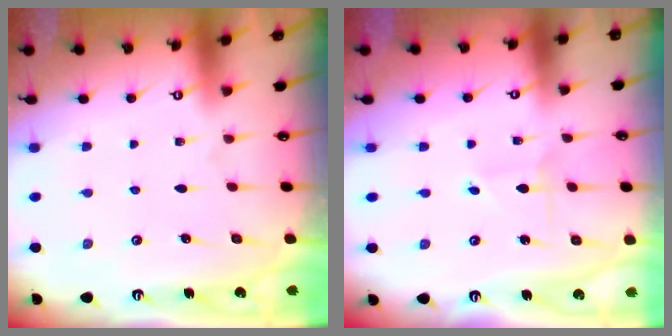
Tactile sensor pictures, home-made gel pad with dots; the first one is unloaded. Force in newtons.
{"total": 1.7, "press": 1.7, "slide": 0.1}